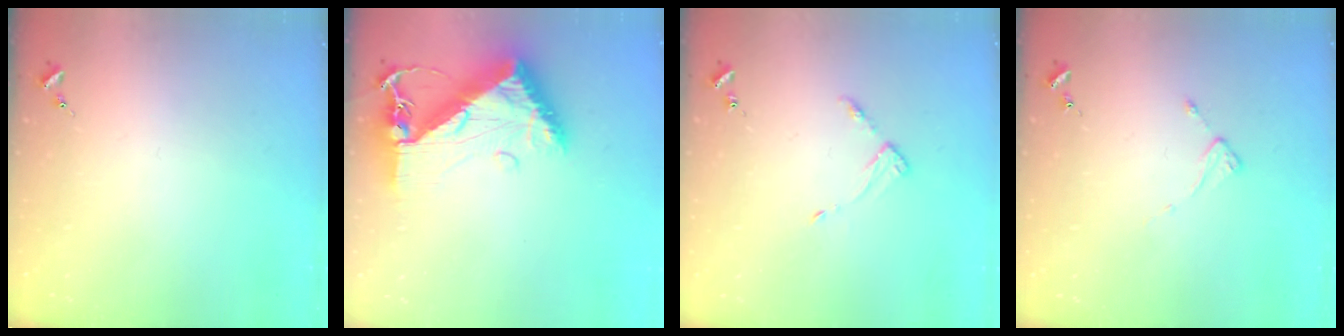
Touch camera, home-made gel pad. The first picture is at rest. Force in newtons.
{"total": 14.6, "press": 14.6, "slide": 1.4}
{"total": 3.6, "press": 3.6, "slide": 0.4}
{"total": 2.0, "press": 1.9, "slide": 0.4}